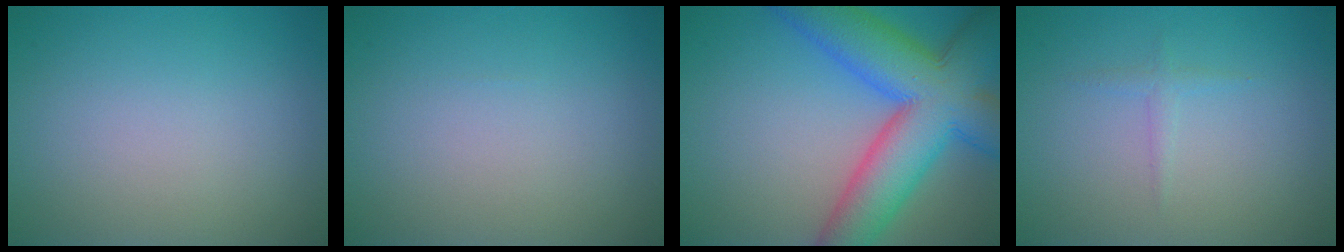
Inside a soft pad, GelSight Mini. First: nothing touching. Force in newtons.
{"total": 0.0}
{"total": 12.3, "press": 12.3, "slide": 0.4}
{"total": 0.9, "press": 0.9, "slide": 0.0}